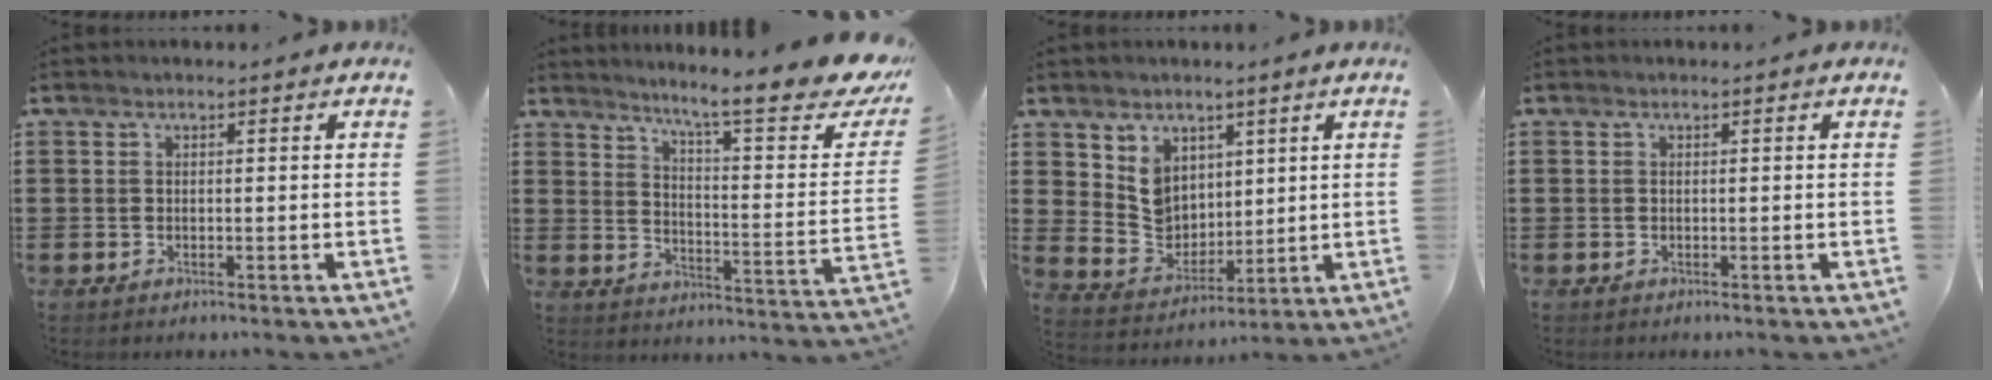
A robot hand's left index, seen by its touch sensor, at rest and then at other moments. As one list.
[{"total": 10.7, "force": [8.6, 0.6, 6.4], "torque": [-0.115, -0.066, 0.133]}, {"total": 6.9, "force": [3.6, 5.7, 1.6], "torque": [-0.052, -0.009, 0.073]}, {"total": 0.0}]